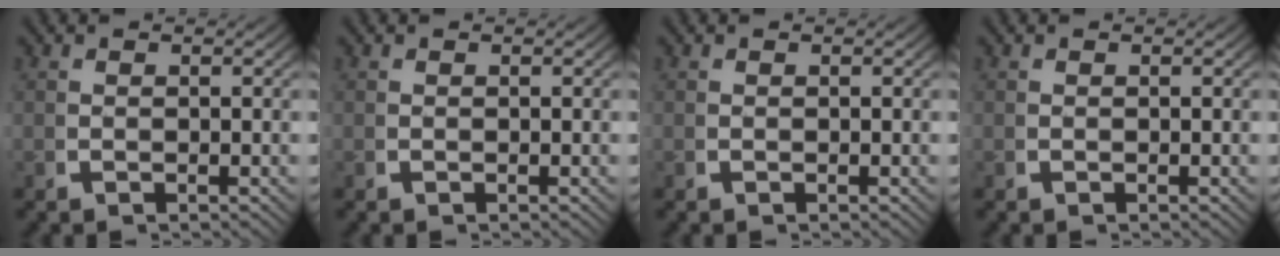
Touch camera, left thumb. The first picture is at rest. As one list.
[{"total": 0.0}, {"total": 0.0}, {"total": 0.0}]